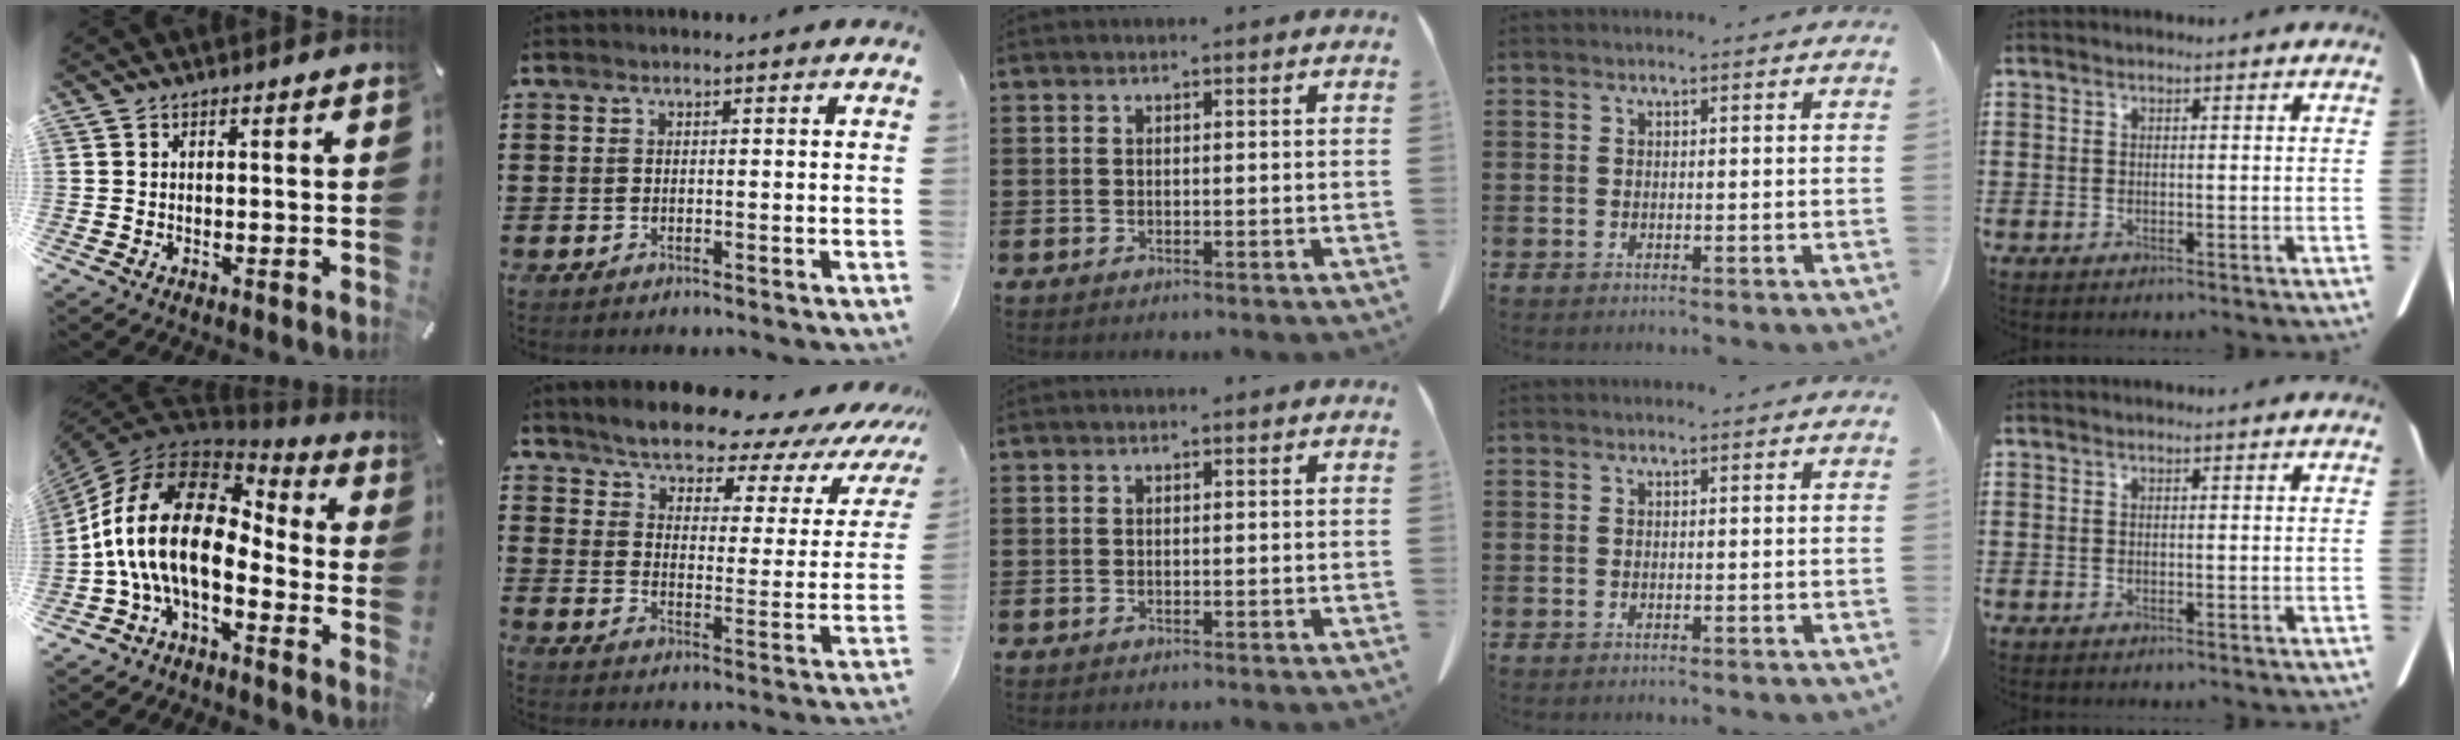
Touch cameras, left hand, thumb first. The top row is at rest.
{"thumb": {"total": 19.7, "force": [-1.7, 11.0, 16.2], "torque": [-0.347, 0.012, -0.030]}, "index": {"total": 5.5, "force": [5.2, 0.8, 1.5], "torque": [-0.061, -0.045, 0.084]}}